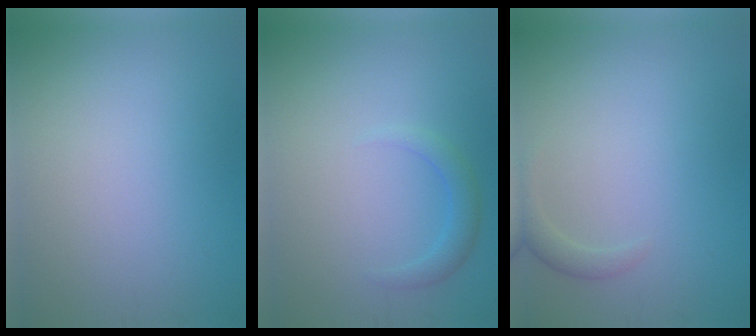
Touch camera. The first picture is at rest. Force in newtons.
{"total": 1.6, "press": 1.6, "slide": 0.1}
{"total": 1.4, "press": 1.4, "slide": 0.1}